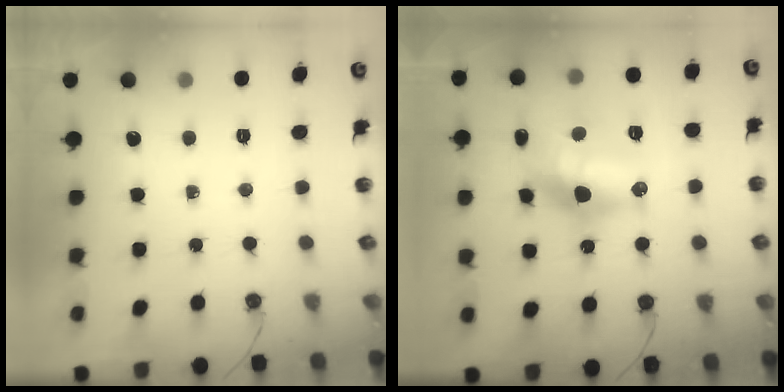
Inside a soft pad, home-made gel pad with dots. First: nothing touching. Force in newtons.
{"total": 16.9, "press": 16.4, "slide": 4.2}